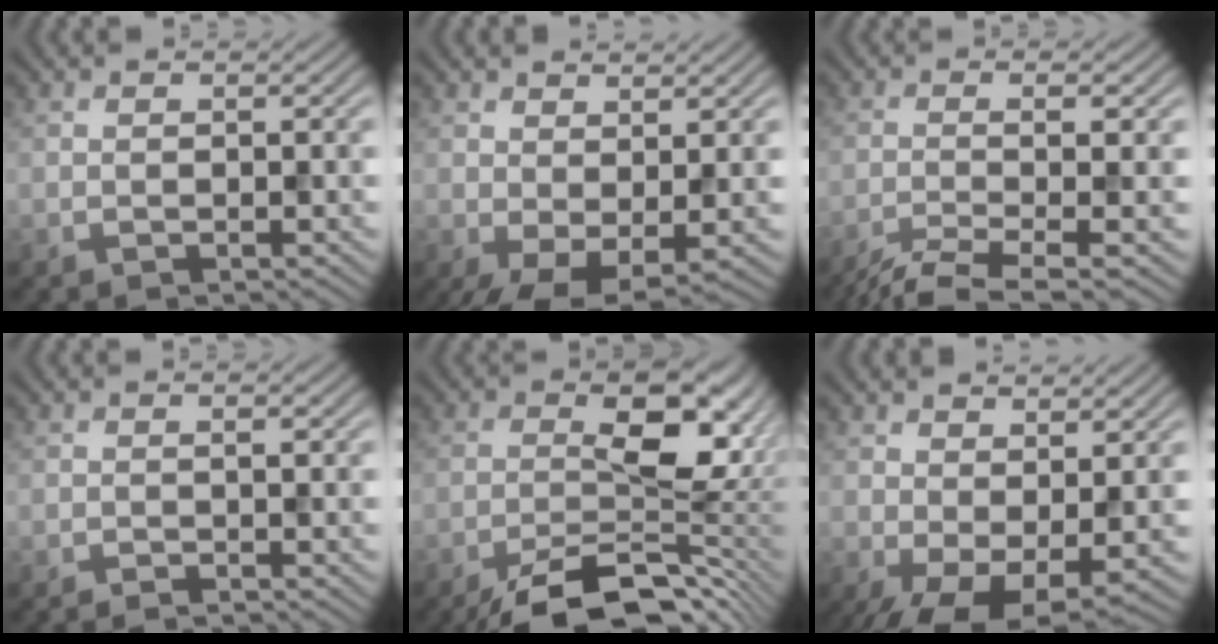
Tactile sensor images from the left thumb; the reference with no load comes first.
{"total": 4.7, "force": [-0.3, 2.3, 4.1], "torque": [-0.088, -0.008, -0.004]}
{"total": 5.9, "force": [-3.3, 1.0, 4.8], "torque": [-0.073, -0.004, -0.071]}
{"total": 1.1, "force": [-0.7, 0.0, 0.9], "torque": [-0.012, 0.004, -0.014]}
{"total": 13.6, "force": [-6.1, 5.1, 11.1], "torque": [-0.167, -0.006, -0.098]}
{"total": 6.9, "force": [-0.8, 3.3, 6.0], "torque": [-0.122, -0.015, -0.011]}